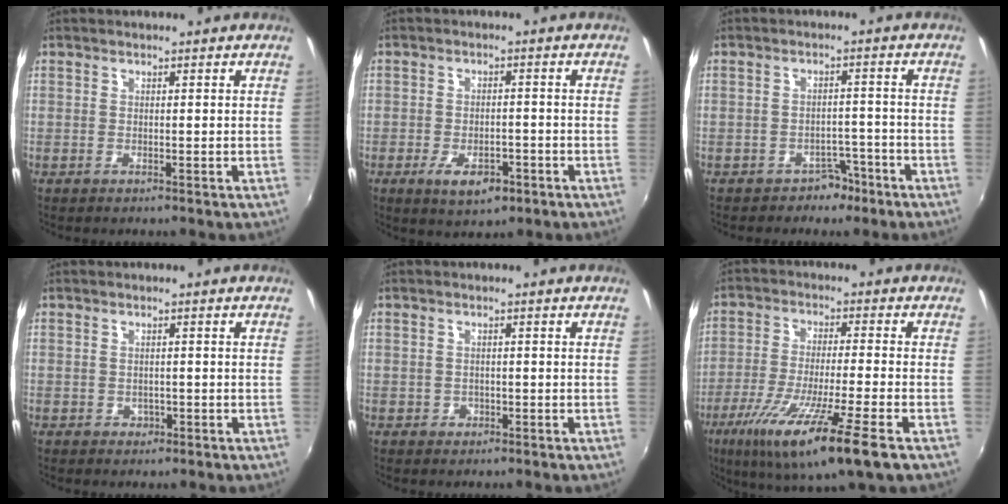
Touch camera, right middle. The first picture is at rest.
{"total": 6.3, "force": [-3.3, 3.0, 4.5], "torque": [-0.095, -0.011, -0.049]}
{"total": 3.9, "force": [-2.9, 2.4, 0.9], "torque": [-0.015, 0.011, -0.040]}
{"total": 1.3, "force": [-0.5, 1.2, 0.3], "torque": [-0.005, -0.002, -0.003]}
{"total": 1.4, "force": [-0.6, 1.3, 0.3], "torque": [-0.006, -0.002, -0.006]}
{"total": 13.8, "force": [-7.4, 0.6, 11.6], "torque": [-0.229, -0.044, -0.135]}